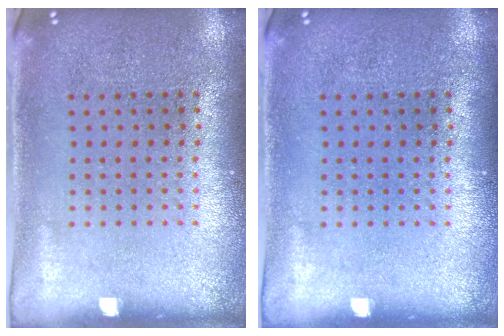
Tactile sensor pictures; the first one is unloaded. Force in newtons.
{"total": 0.0}